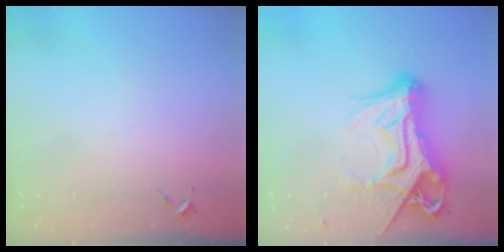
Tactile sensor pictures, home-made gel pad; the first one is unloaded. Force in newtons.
{"total": 21.5, "press": 21.4, "slide": 2.2}